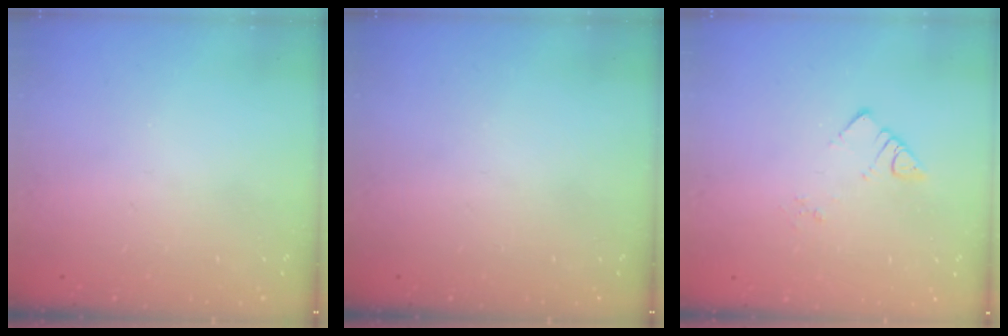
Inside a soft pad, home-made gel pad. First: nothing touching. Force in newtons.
{"total": 0.0}
{"total": 2.6, "press": 2.6, "slide": 0.1}